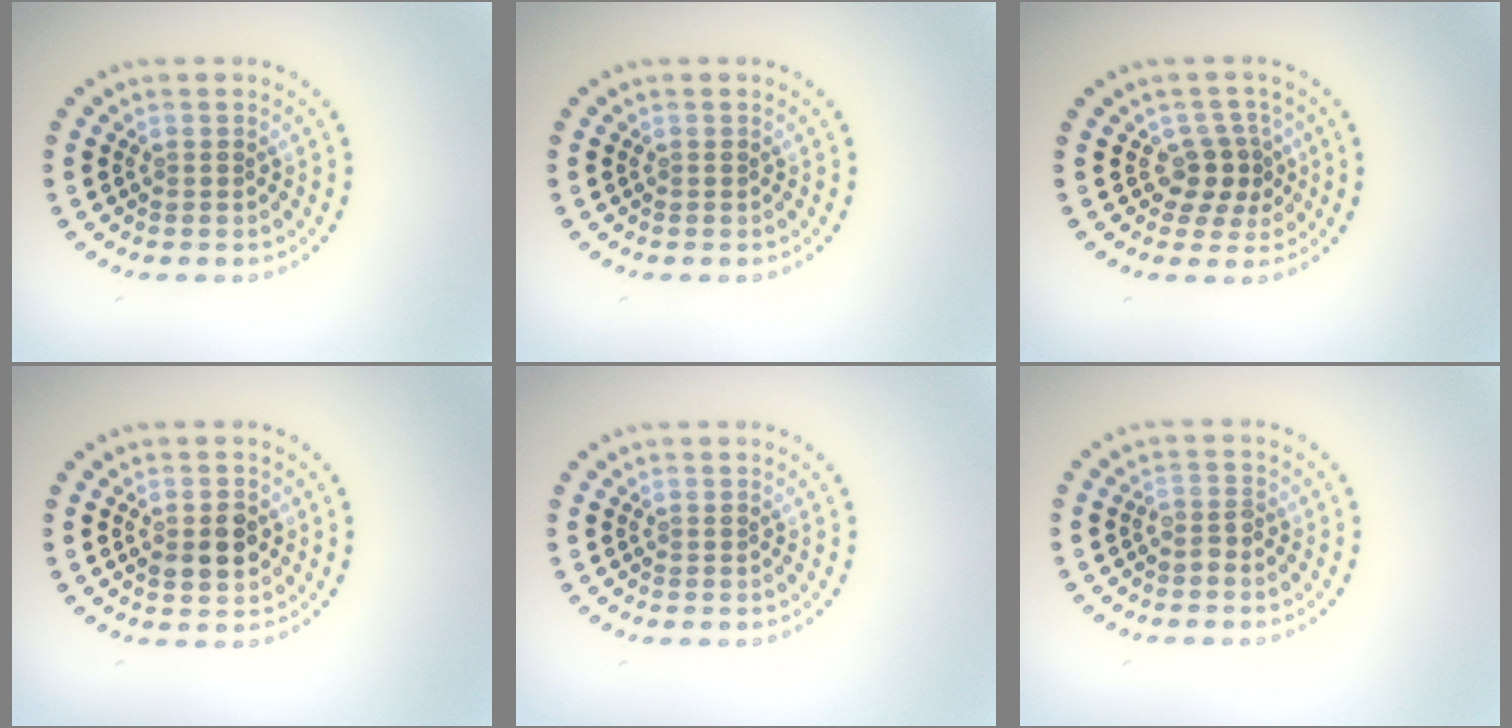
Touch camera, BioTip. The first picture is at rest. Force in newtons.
{"total": 0.0}
{"total": 2.7, "press": 2.1, "slide": 1.7}
{"total": 3.0, "press": 3.0, "slide": 0.2}
{"total": 0.0}
{"total": 1.3, "press": 1.0, "slide": 0.9}